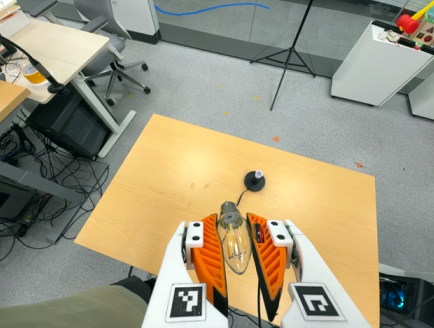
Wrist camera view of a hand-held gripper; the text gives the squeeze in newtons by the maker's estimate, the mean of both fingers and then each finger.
{"total": 21.8, "left": 23.9, "right": 19.6}